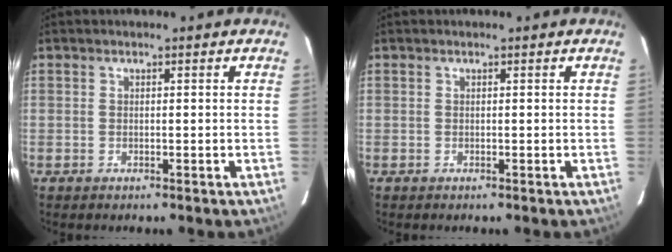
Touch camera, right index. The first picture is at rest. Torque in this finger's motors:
{"motor_torque": [0.00, 0.00, 0.00, 0.00]}